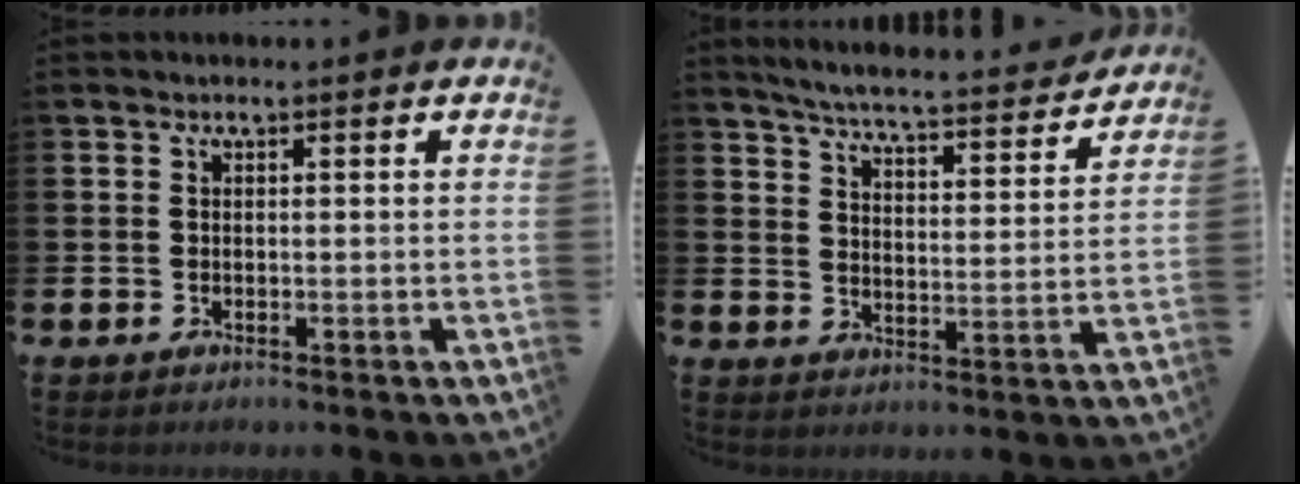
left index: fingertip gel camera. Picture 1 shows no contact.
{"total": 5.8, "force": [5.5, 0.3, 1.7], "torque": [-0.051, -0.045, 0.091]}